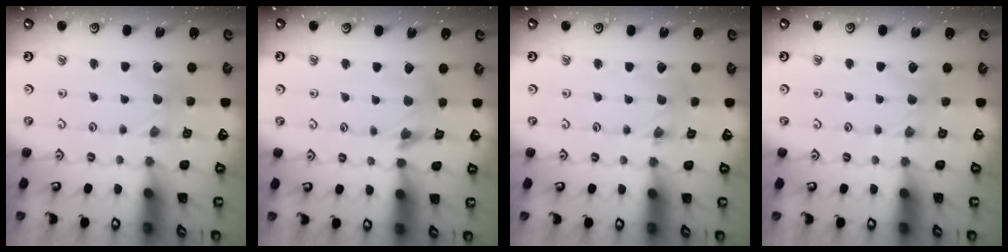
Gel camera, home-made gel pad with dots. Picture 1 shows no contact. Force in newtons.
{"total": 6.9, "press": 6.8, "slide": 0.8}
{"total": 1.2, "press": 1.2, "slide": 0.2}
{"total": 2.0, "press": 2.0, "slide": 0.4}